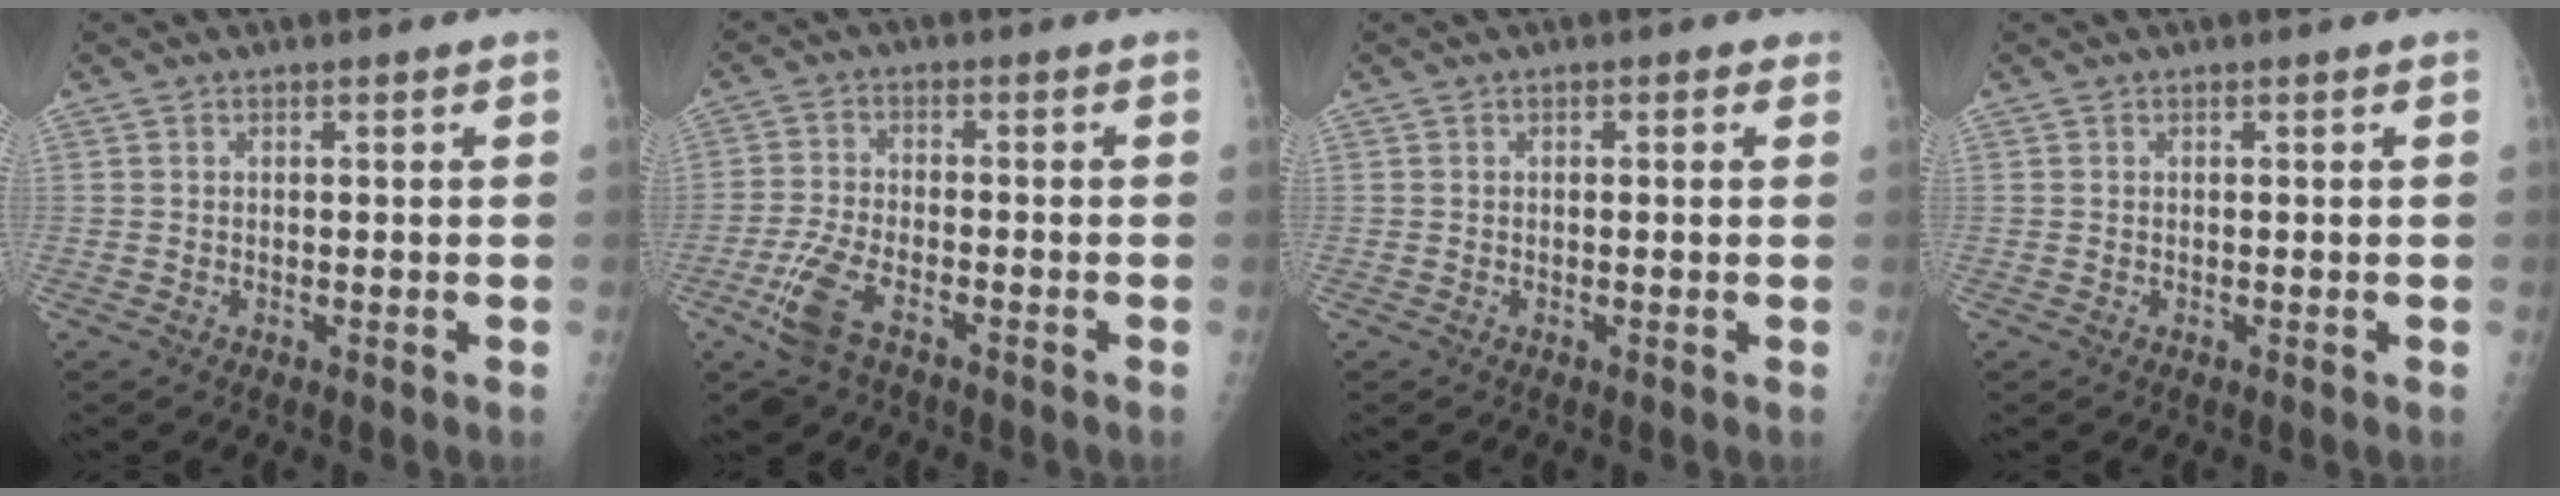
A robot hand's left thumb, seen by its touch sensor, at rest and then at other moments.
{"total": 8.4, "force": [-4.9, 3.7, 5.7], "torque": [-0.130, 0.009, -0.090]}
{"total": 1.1, "force": [0.5, 0.7, 0.8], "torque": [0.001, 0.003, 0.001]}
{"total": 0.0}